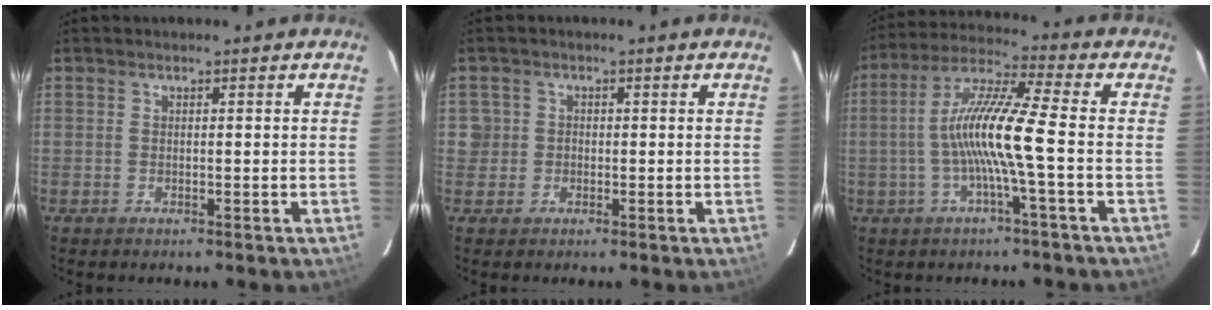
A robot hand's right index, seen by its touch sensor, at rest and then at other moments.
{"total": 2.5, "force": [-0.6, 2.4, 0.1], "torque": [0.002, 0.013, -0.008]}
{"total": 11.2, "force": [-2.1, -0.6, 10.9], "torque": [-0.215, 0.010, -0.040]}